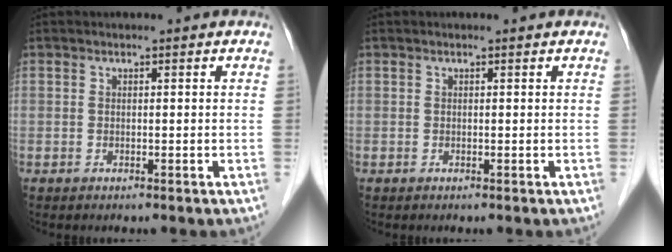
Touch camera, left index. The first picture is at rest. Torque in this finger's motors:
{"motor_torque": [-0.06, 0.07, -0.04, -0.01]}